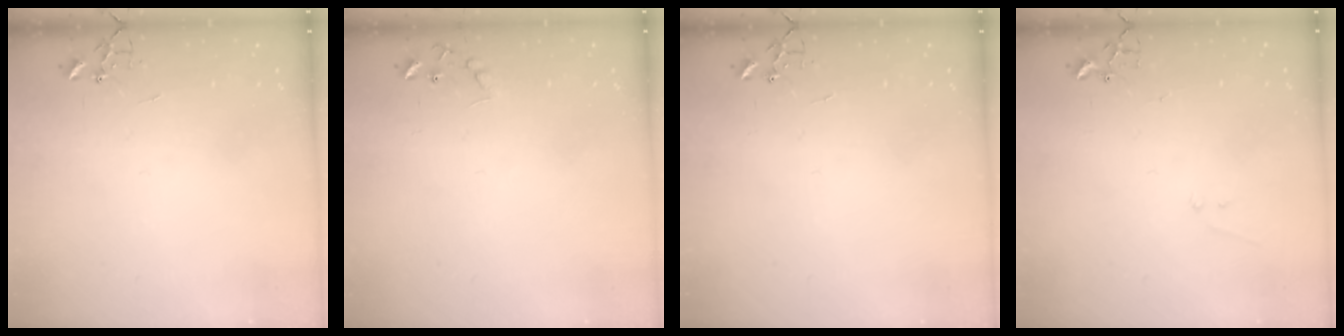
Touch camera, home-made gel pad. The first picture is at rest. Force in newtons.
{"total": 8.9, "press": 8.9, "slide": 0.5}
{"total": 0.0}
{"total": 6.1, "press": 6.1, "slide": 0.5}